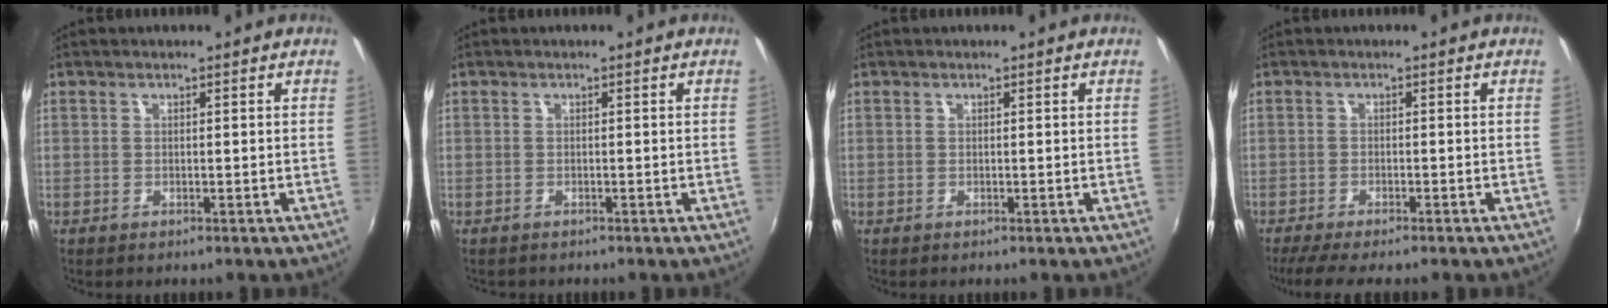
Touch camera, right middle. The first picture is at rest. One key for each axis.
{"total": 0.5, "fx": -0.5, "fy": 0.2, "fz": 0.1, "tx": -0.003, "ty": 0.000, "tz": -0.007}
{"total": 0.0}
{"total": 6.0, "fx": -5.0, "fy": 0.2, "fz": 3.3, "tx": -0.077, "ty": -0.024, "tz": -0.083}